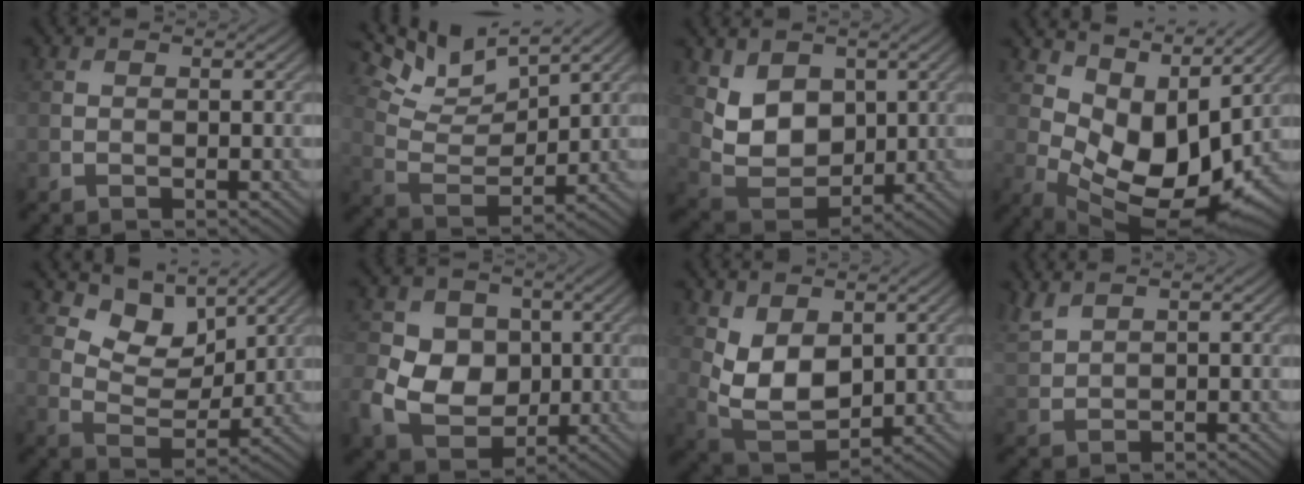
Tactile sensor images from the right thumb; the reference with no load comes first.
{"total": 9.8, "force": [7.3, 3.0, 5.9], "torque": [-0.130, -0.003, 0.127]}
{"total": 7.2, "force": [2.7, 5.2, 4.3], "torque": [-0.104, -0.019, 0.046]}
{"total": 11.2, "force": [3.5, 6.4, 8.6], "torque": [-0.166, -0.022, 0.077]}
{"total": 7.7, "force": [5.3, 4.1, 3.9], "torque": [-0.078, -0.012, 0.090]}
{"total": 9.6, "force": [-0.4, 8.1, 5.3], "torque": [-0.133, -0.007, -0.017]}
{"total": 7.8, "force": [2.2, 4.7, 5.8], "torque": [-0.138, -0.015, 0.042]}
{"total": 3.1, "force": [2.6, 0.8, 1.4], "torque": [-0.047, 0.010, 0.064]}